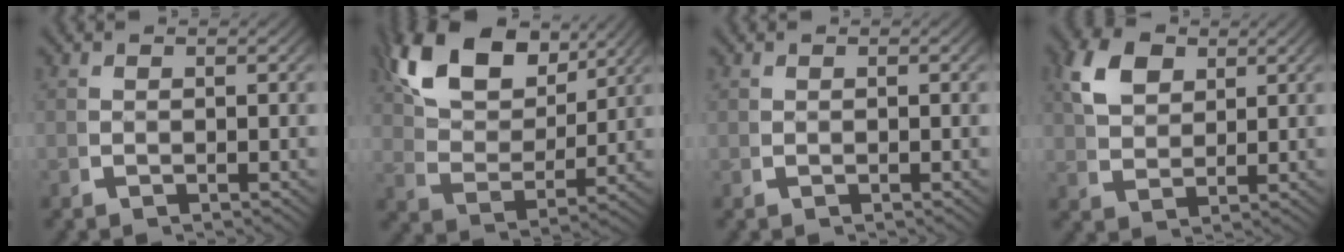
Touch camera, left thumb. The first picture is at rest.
{"total": 9.4, "force": [5.4, 4.5, 6.3], "torque": [-0.138, 0.004, 0.102]}
{"total": 0.0}
{"total": 5.2, "force": [3.0, 2.8, 3.2], "torque": [-0.062, 0.006, 0.062]}